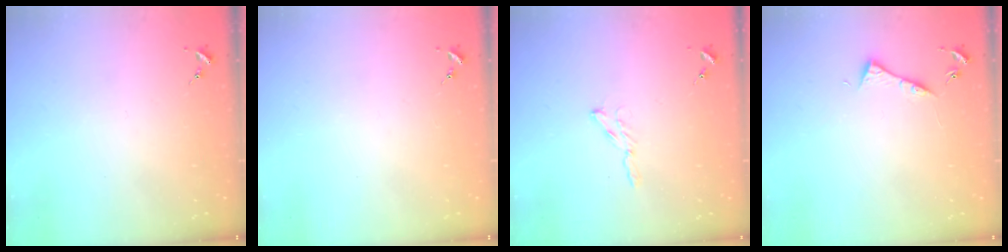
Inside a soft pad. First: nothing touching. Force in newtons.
{"total": 0.0}
{"total": 3.9, "press": 3.8, "slide": 0.5}
{"total": 4.2, "press": 4.1, "slide": 0.5}